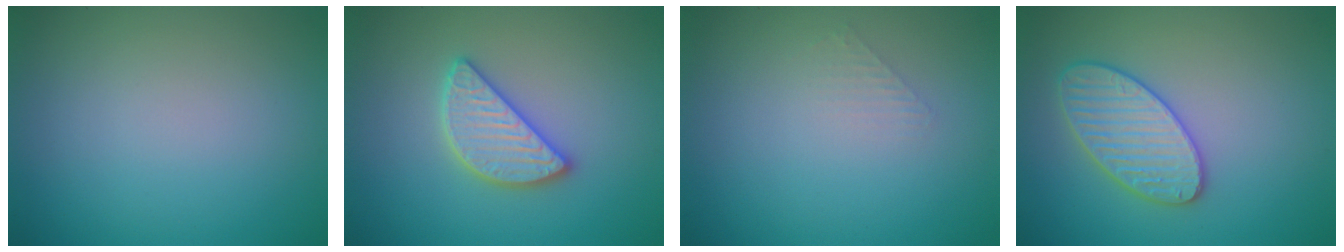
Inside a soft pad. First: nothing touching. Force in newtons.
{"total": 4.2, "press": 4.2, "slide": 0.3}
{"total": 1.0, "press": 1.0, "slide": 0.1}
{"total": 3.9, "press": 3.8, "slide": 0.8}